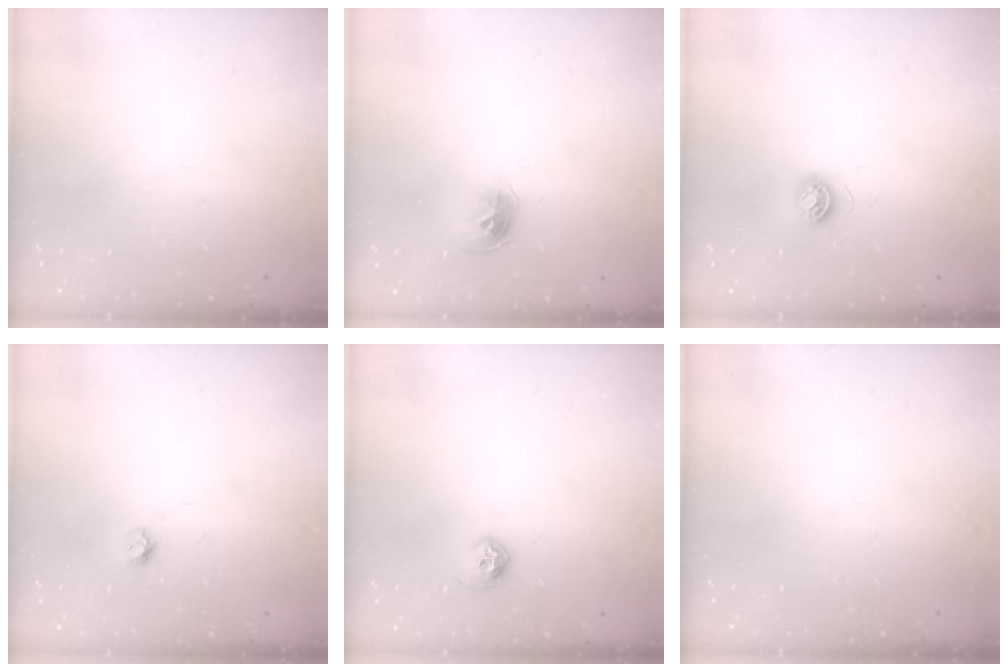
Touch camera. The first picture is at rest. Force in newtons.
{"total": 8.0, "press": 8.0, "slide": 0.7}
{"total": 5.4, "press": 5.4, "slide": 0.5}
{"total": 4.4, "press": 4.4, "slide": 0.4}
{"total": 6.9, "press": 6.8, "slide": 1.0}
{"total": 0.0}